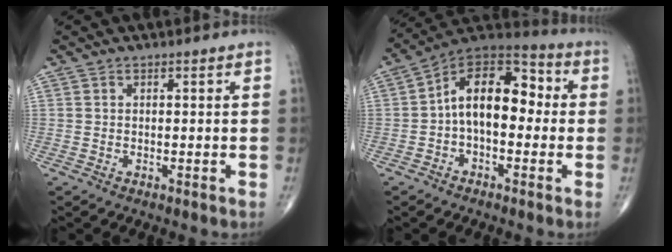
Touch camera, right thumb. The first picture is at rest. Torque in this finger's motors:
{"motor_torque": [0.12, 0.43, 0.88, -0.33, 0.13]}